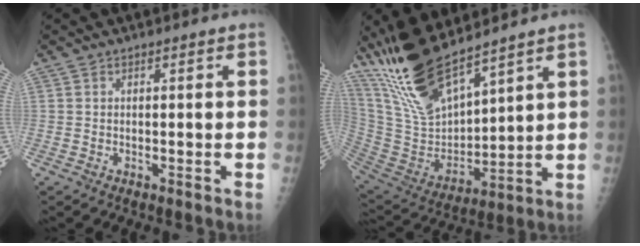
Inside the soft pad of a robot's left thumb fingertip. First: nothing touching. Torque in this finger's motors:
{"motor_torque": [0.56, -0.07, 1.42, -1.35, 0.14]}